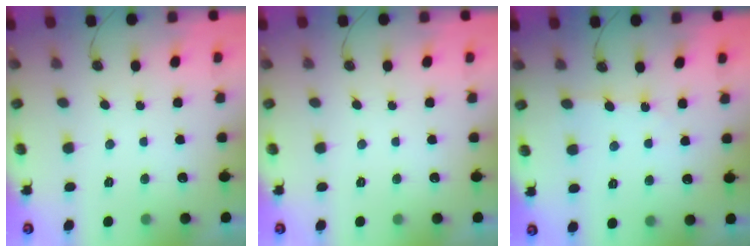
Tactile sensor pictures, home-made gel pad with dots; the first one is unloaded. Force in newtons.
{"total": 0.0}
{"total": 4.2, "press": 4.2, "slide": 0.6}